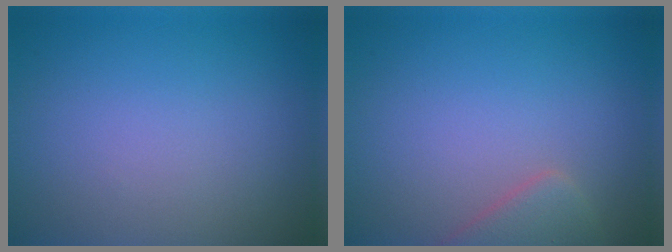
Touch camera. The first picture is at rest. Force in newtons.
{"total": 2.8, "press": 2.8, "slide": 0.2}